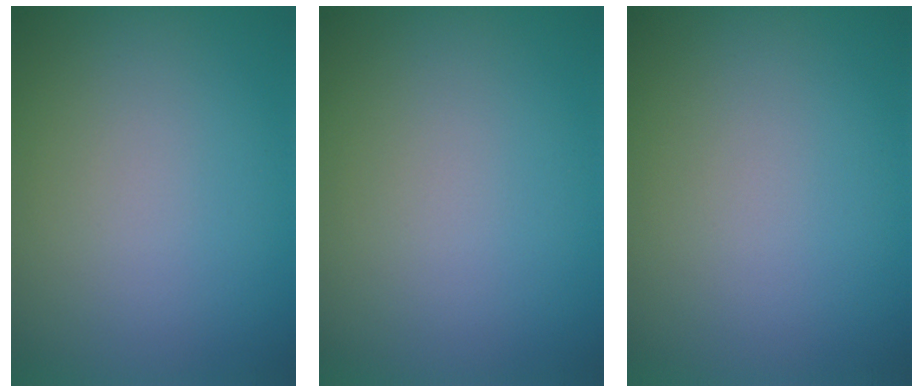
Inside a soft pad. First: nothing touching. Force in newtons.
{"total": 0.0}
{"total": 0.0}